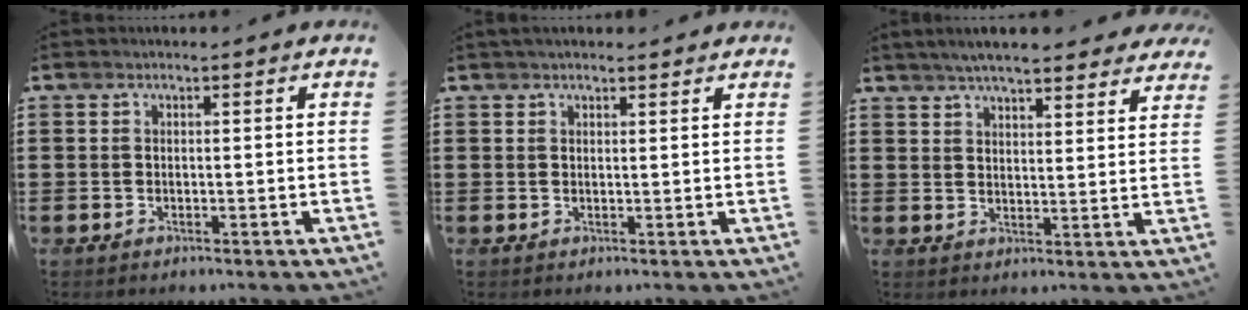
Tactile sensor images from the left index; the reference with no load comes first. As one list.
[{"total": 1.5, "force": [1.4, 0.3, 0.6], "torque": [-0.012, 0.003, 0.025]}, {"total": 5.5, "force": [5.1, 0.5, 1.9], "torque": [-0.052, -0.014, 0.094]}]